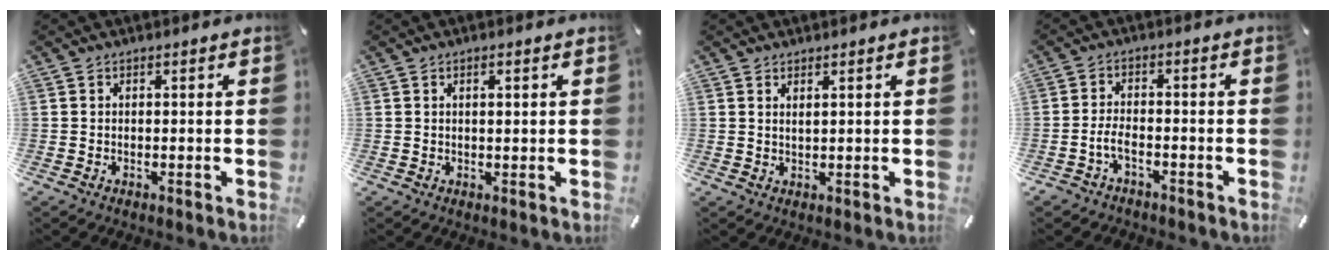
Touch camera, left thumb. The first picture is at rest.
{"total": 1.0, "force": [0.3, 0.2, 1.0], "torque": [-0.021, 0.001, 0.005]}
{"total": 1.2, "force": [0.9, 0.1, 0.8], "torque": [-0.016, -0.002, 0.016]}
{"total": 4.2, "force": [-2.4, 2.3, 2.6], "torque": [-0.065, 0.009, -0.048]}